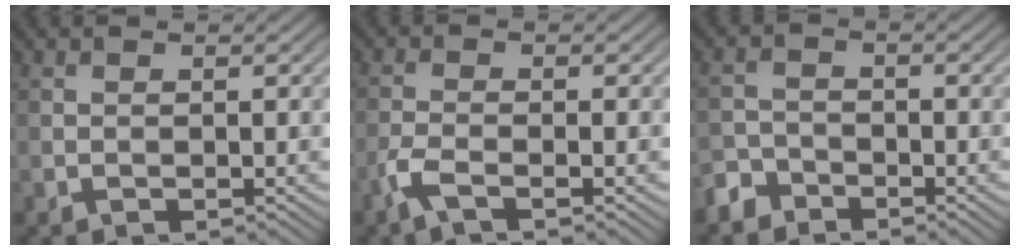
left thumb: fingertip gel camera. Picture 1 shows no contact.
{"total": 2.6, "force": [-1.7, 0.5, 1.9], "torque": [-0.046, 0.000, -0.045]}
{"total": 2.9, "force": [-2.4, 1.5, 0.6], "torque": [-0.011, 0.000, -0.059]}